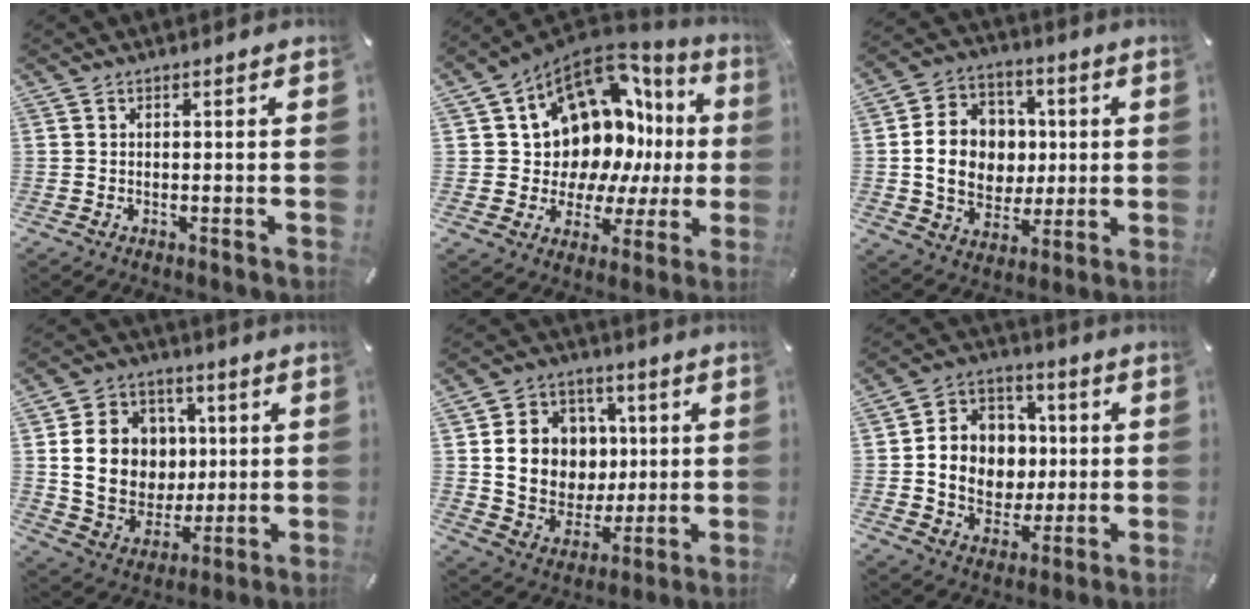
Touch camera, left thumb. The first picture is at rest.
{"total": 14.3, "force": [6.3, 11.3, 6.1], "torque": [-0.081, -0.093, 0.128]}
{"total": 14.3, "force": [0.3, 12.6, 6.8], "torque": [-0.127, 0.013, 0.016]}
{"total": 15.4, "force": [2.3, 13.7, 6.7], "torque": [-0.118, 0.003, 0.055]}
{"total": 13.9, "force": [2.4, 12.6, 5.2], "torque": [-0.083, -0.002, 0.061]}
{"total": 12.3, "force": [-0.1, 11.4, 4.7], "torque": [-0.075, 0.006, 0.011]}